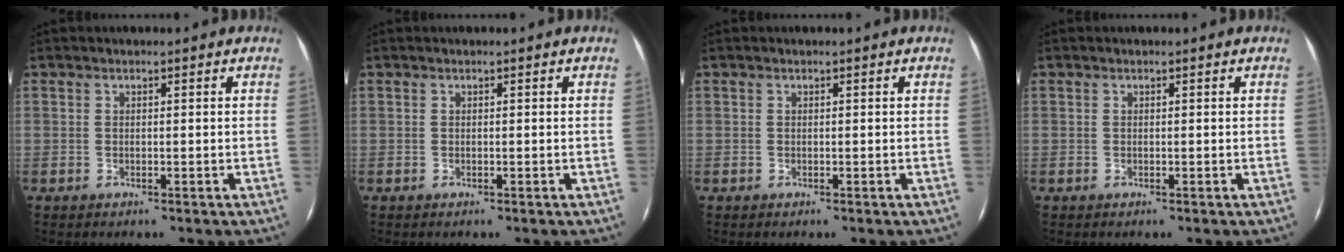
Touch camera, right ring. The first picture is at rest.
{"total": 0.0}
{"total": 0.0}
{"total": 0.0}